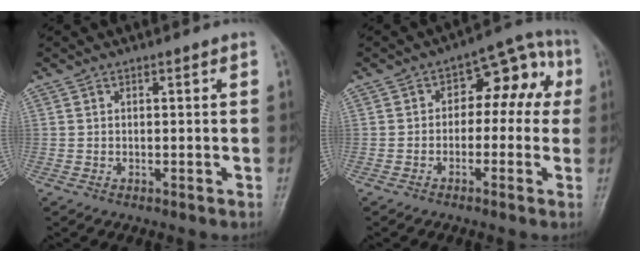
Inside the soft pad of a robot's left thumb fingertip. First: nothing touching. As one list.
[{"total": 10.0, "force": [0.5, 6.4, 7.6], "torque": [-0.052, 0.051, -0.007]}]